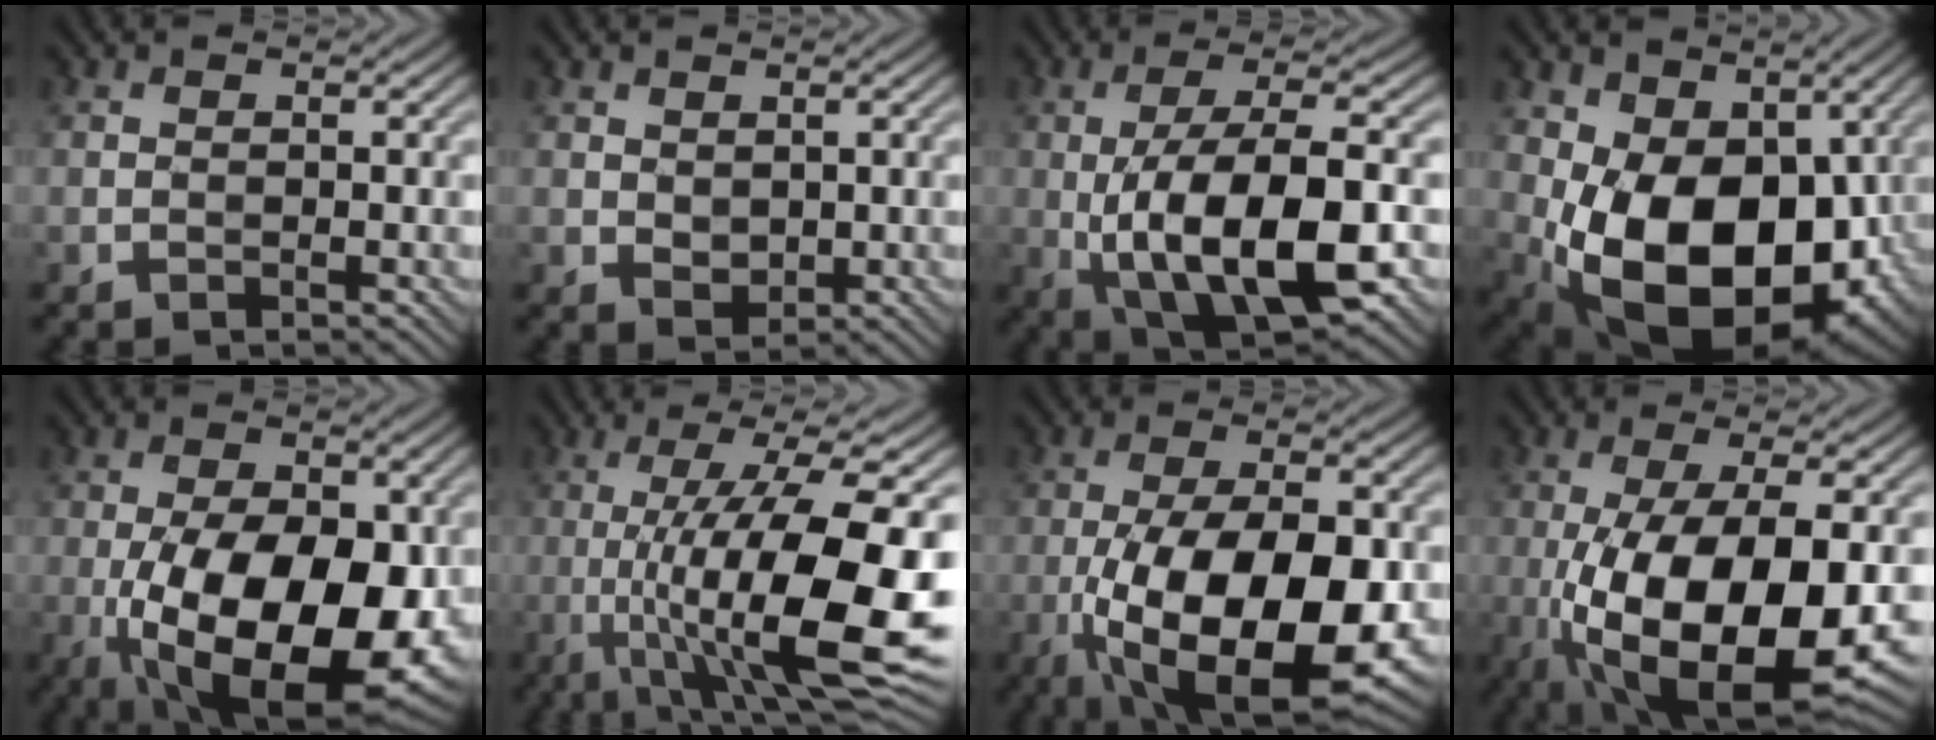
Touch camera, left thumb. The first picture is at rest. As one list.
[{"total": 1.4, "force": [0.6, 0.9, 0.9], "torque": [-0.028, -0.003, 0.016]}, {"total": 13.6, "force": [-2.8, 4.8, 12.4], "torque": [-0.220, 0.001, -0.045]}, {"total": 17.1, "force": [-1.9, 11.0, 13.0], "torque": [-0.227, -0.053, -0.017]}, {"total": 16.9, "force": [-4.1, 7.8, 14.4], "torque": [-0.223, -0.026, -0.059]}, {"total": 17.9, "force": [-3.8, 4.5, 16.9], "torque": [-0.273, 0.000, -0.058]}, {"total": 17.4, "force": [-5.6, 7.1, 14.9], "torque": [-0.256, -0.023, -0.080]}, {"total": 16.2, "force": [-4.5, 6.0, 14.3], "torque": [-0.265, -0.019, -0.064]}]